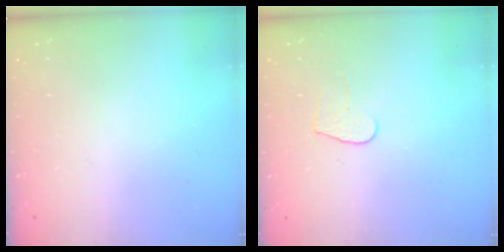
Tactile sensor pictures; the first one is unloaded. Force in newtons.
{"total": 4.7, "press": 4.7, "slide": 0.4}